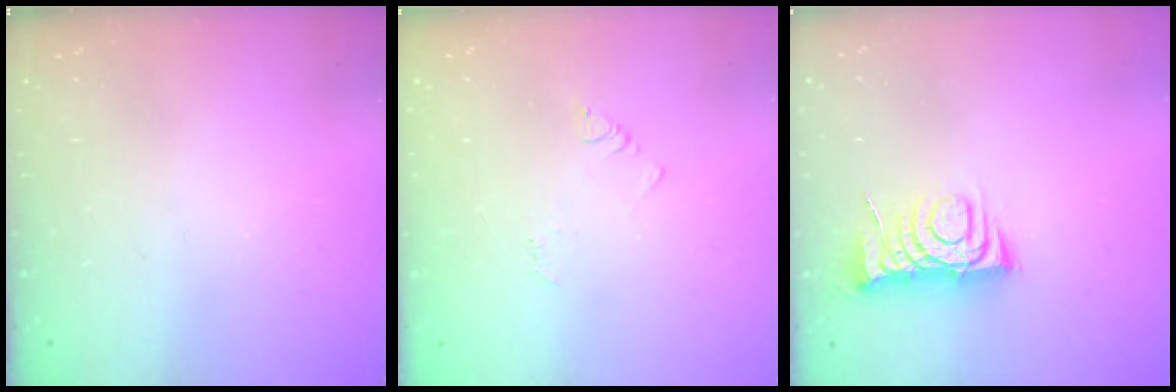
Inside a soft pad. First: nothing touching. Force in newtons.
{"total": 2.4, "press": 2.4, "slide": 0.3}
{"total": 7.1, "press": 7.1, "slide": 0.9}